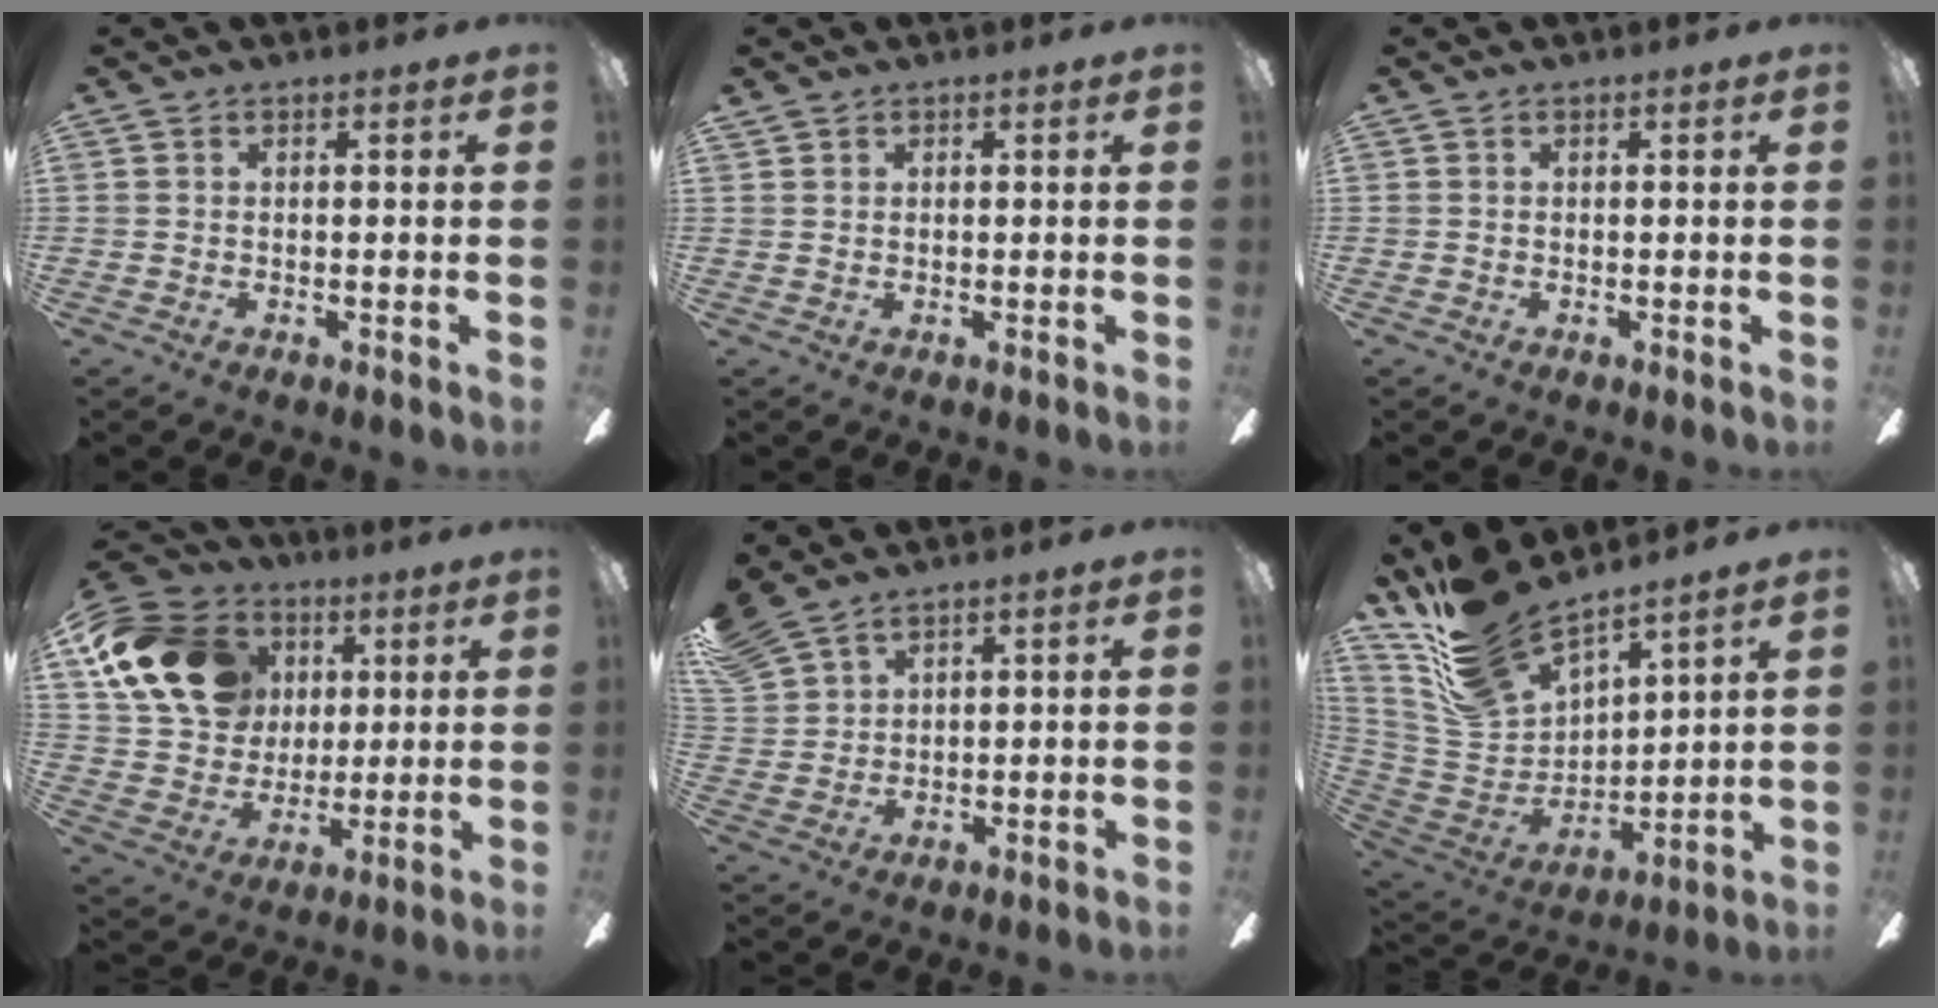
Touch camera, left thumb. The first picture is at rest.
{"total": 0.7, "force": [0.6, 0.3, -0.1], "torque": [0.001, 0.000, 0.011]}
{"total": 0.0}
{"total": 19.6, "force": [7.4, 15.1, 10.0], "torque": [-0.193, -0.001, 0.143]}
{"total": 6.5, "force": [5.7, 2.5, 1.9], "torque": [-0.055, -0.020, 0.112]}
{"total": 17.6, "force": [14.6, 6.4, 7.5], "torque": [-0.188, -0.102, 0.273]}